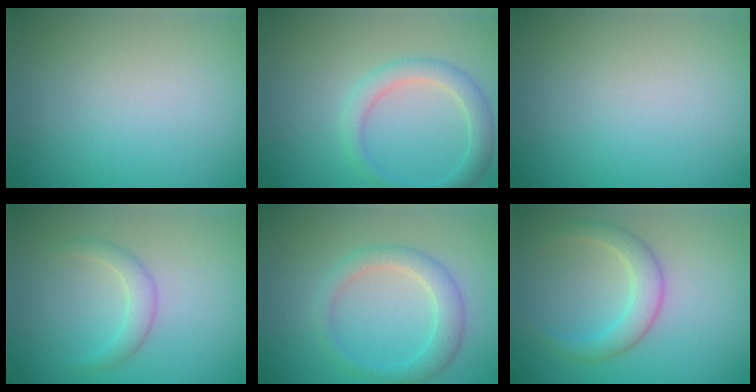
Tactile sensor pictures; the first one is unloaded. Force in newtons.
{"total": 2.7, "press": 2.7, "slide": 0.2}
{"total": 0.0}
{"total": 1.7, "press": 1.7, "slide": 0.1}
{"total": 2.7, "press": 2.7, "slide": 0.2}
{"total": 2.9, "press": 2.9, "slide": 0.3}